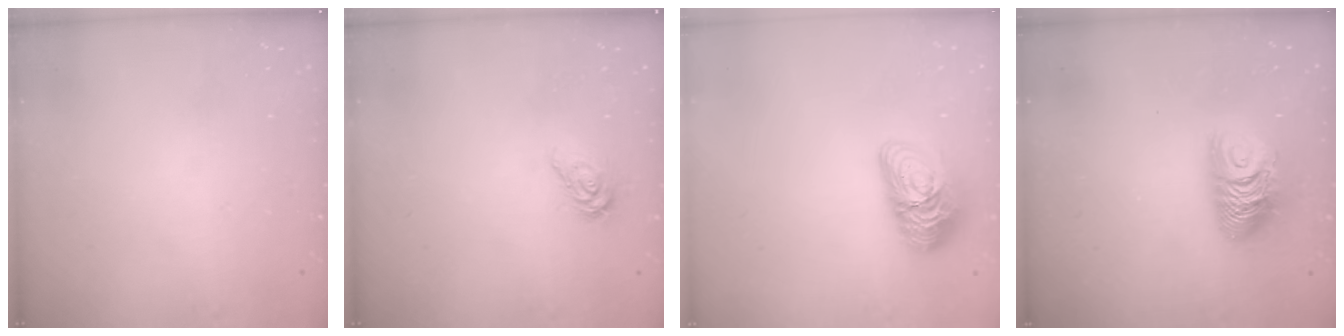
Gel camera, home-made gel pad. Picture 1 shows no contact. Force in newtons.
{"total": 6.8, "press": 6.8, "slide": 0.1}
{"total": 13.0, "press": 13.0, "slide": 0.6}
{"total": 10.7, "press": 10.6, "slide": 1.0}